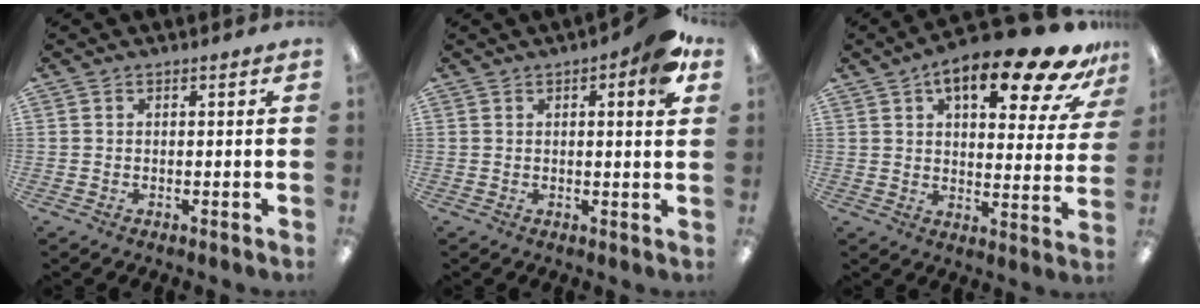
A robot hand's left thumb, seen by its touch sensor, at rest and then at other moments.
{"total": 6.1, "force": [2.9, 1.7, 5.1], "torque": [-0.064, -0.008, 0.042]}
{"total": 19.5, "force": [11.5, 7.1, 14.1], "torque": [-0.193, -0.060, 0.178]}